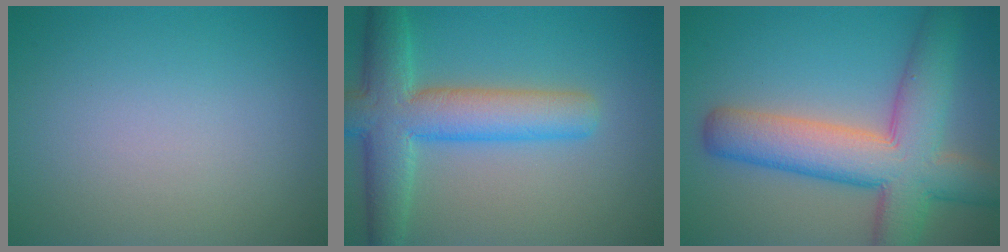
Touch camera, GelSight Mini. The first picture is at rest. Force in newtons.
{"total": 7.6, "press": 7.6, "slide": 0.3}
{"total": 9.8, "press": 9.7, "slide": 0.6}